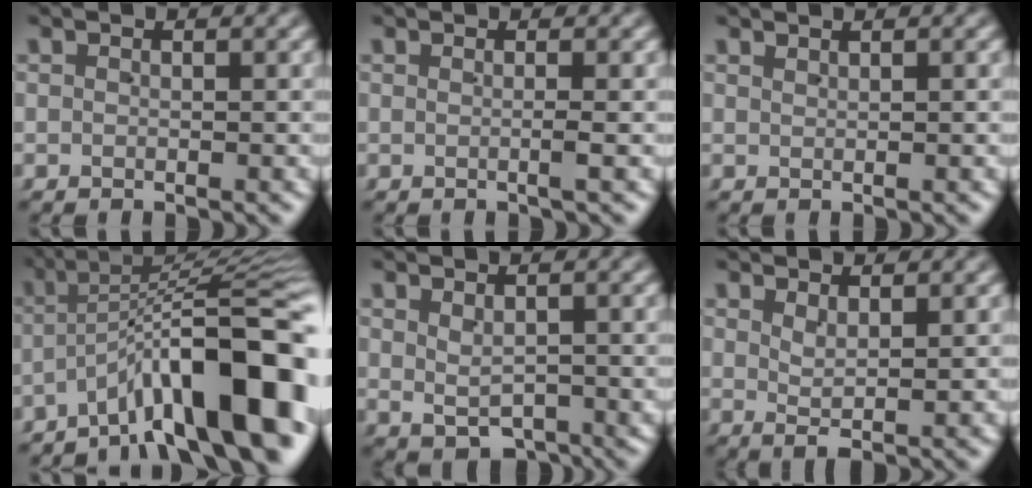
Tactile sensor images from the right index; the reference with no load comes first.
{"total": 0.8, "force": [-0.1, -0.3, 0.8], "torque": [-0.013, -0.001, -0.002]}
{"total": 0.8, "force": [0.7, -0.4, 0.2], "torque": [0.003, 0.000, 0.016]}
{"total": 12.9, "force": [-4.4, 4.9, 11.1], "torque": [-0.152, -0.007, -0.061]}
{"total": 2.7, "force": [-0.5, 1.5, 2.1], "torque": [-0.023, -0.017, 0.006]}
{"total": 1.9, "force": [1.0, 0.1, 1.7], "torque": [-0.030, -0.009, 0.026]}